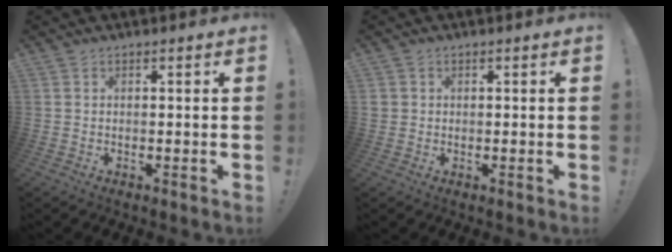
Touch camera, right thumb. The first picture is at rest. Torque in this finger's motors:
{"motor_torque": [0.09, 0.07, 0.16, -0.06, 0.00]}